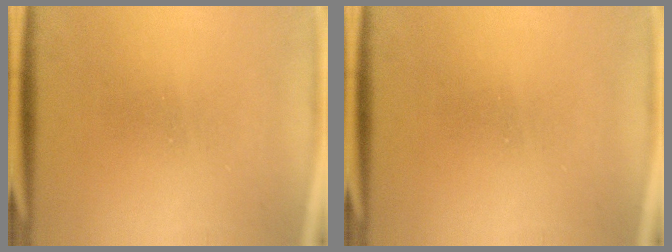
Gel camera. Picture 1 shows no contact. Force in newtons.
{"total": 0.0}